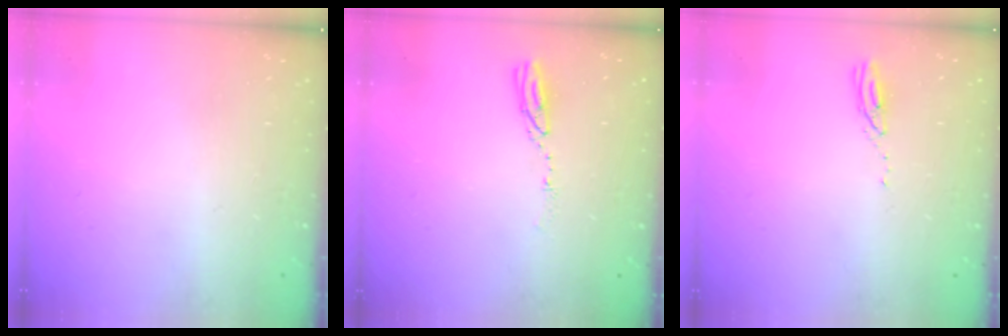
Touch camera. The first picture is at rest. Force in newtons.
{"total": 3.5, "press": 3.5, "slide": 0.3}
{"total": 3.0, "press": 3.0, "slide": 0.1}